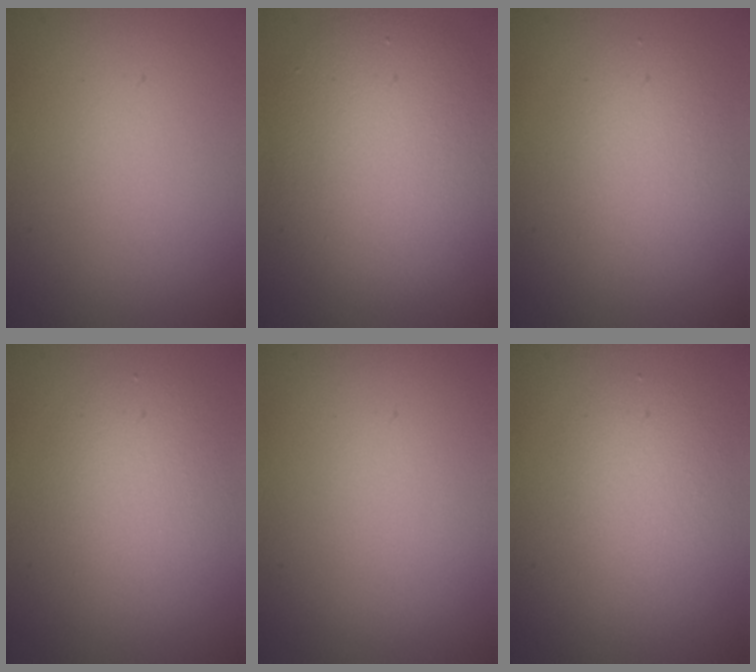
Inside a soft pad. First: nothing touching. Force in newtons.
{"total": 6.7, "press": 6.7, "slide": 0.3}
{"total": 2.6, "press": 2.6, "slide": 0.1}
{"total": 2.9, "press": 2.9, "slide": 0.2}
{"total": 0.0}
{"total": 2.3, "press": 2.3, "slide": 0.1}